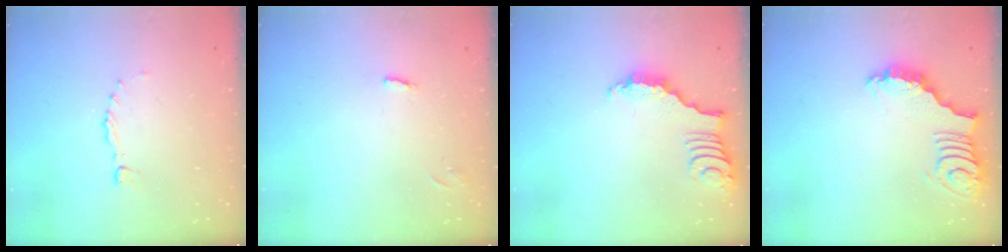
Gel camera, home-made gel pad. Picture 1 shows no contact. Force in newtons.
{"total": 3.6, "press": 3.6, "slide": 0.1}
{"total": 2.8, "press": 2.8, "slide": 0.4}
{"total": 3.0, "press": 2.9, "slide": 0.5}